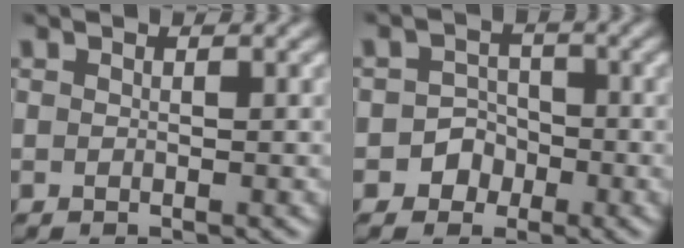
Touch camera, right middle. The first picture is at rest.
{"total": 2.7, "force": [-1.2, 2.4, 0.4], "torque": [0.023, 0.012, -0.034]}